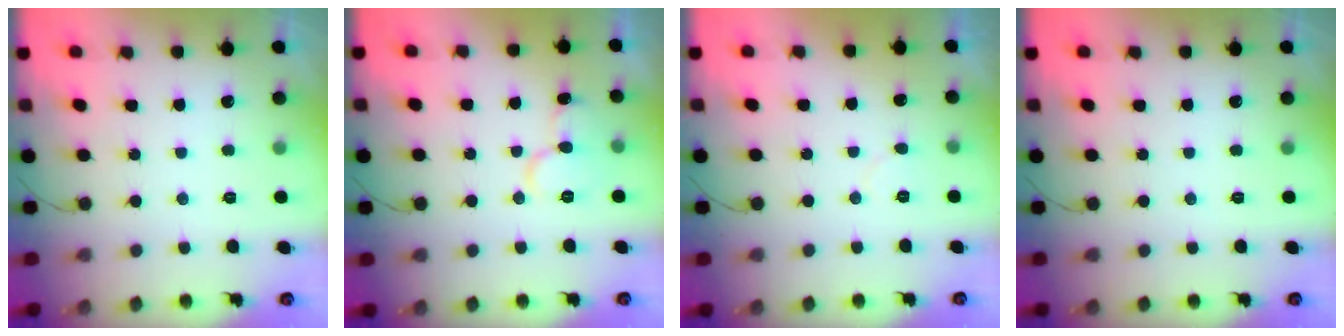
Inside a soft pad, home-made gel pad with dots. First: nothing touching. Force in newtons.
{"total": 9.4, "press": 9.3, "slide": 1.2}
{"total": 3.6, "press": 3.6, "slide": 0.4}
{"total": 0.0}